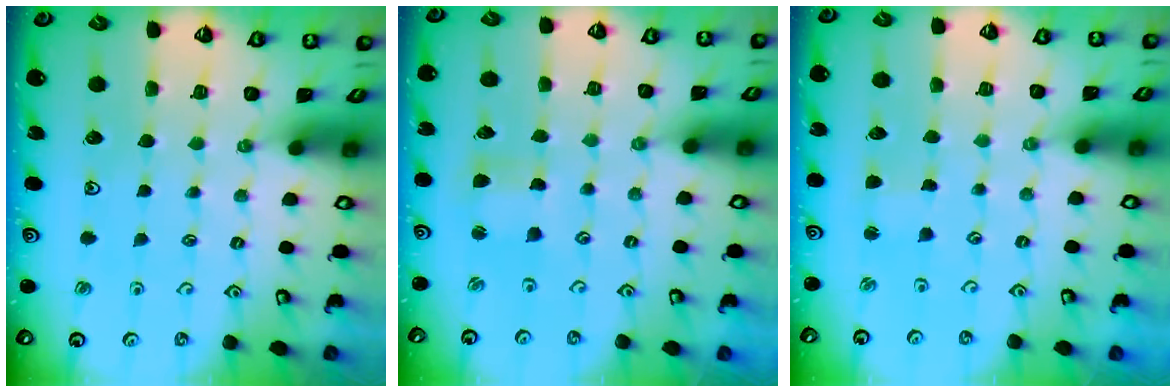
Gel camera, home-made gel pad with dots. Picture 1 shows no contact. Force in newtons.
{"total": 2.0, "press": 2.0, "slide": 0.3}
{"total": 1.5, "press": 1.5, "slide": 0.3}